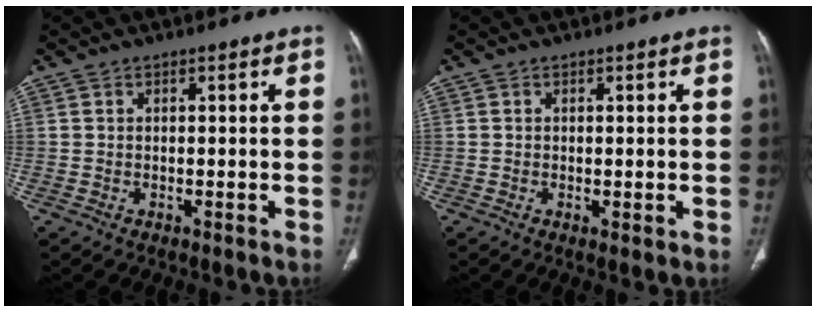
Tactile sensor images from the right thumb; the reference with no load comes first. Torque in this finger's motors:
{"motor_torque": [-0.13, 0.05, -0.45, -0.07, 0.01]}